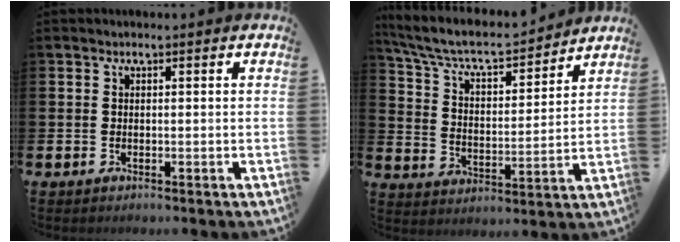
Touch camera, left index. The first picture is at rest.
{"total": 7.4, "force": [6.6, 2.0, 2.6], "torque": [-0.088, -0.048, 0.112]}